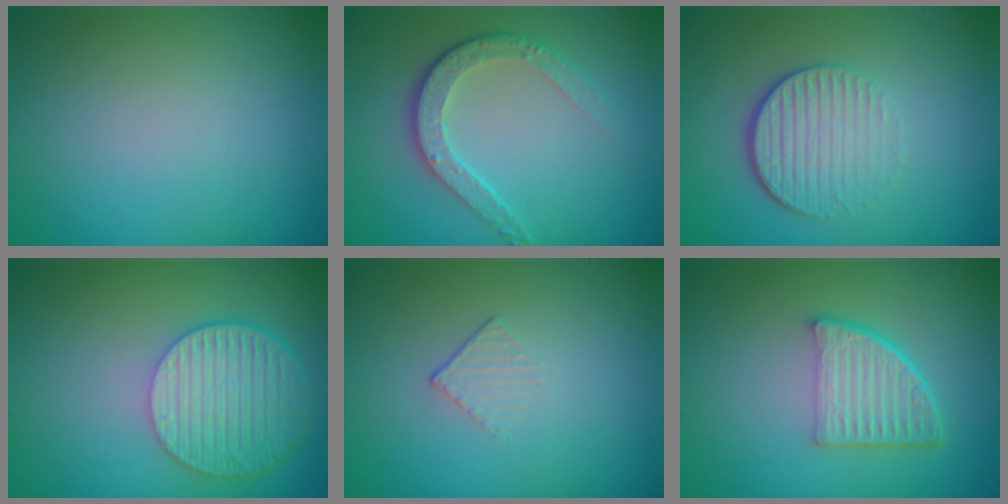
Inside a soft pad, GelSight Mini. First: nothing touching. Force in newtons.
{"total": 3.8, "press": 2.9, "slide": 2.5}
{"total": 4.2, "press": 2.8, "slide": 3.1}
{"total": 6.1, "press": 4.5, "slide": 4.0}
{"total": 1.2, "press": 0.4, "slide": 1.2}
{"total": 4.9, "press": 3.3, "slide": 3.6}